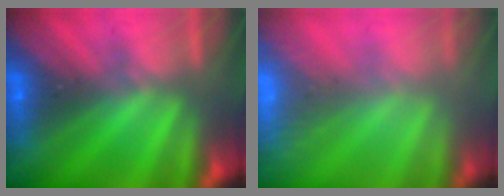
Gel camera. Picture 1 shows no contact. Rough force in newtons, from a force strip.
{"total": 6.3}